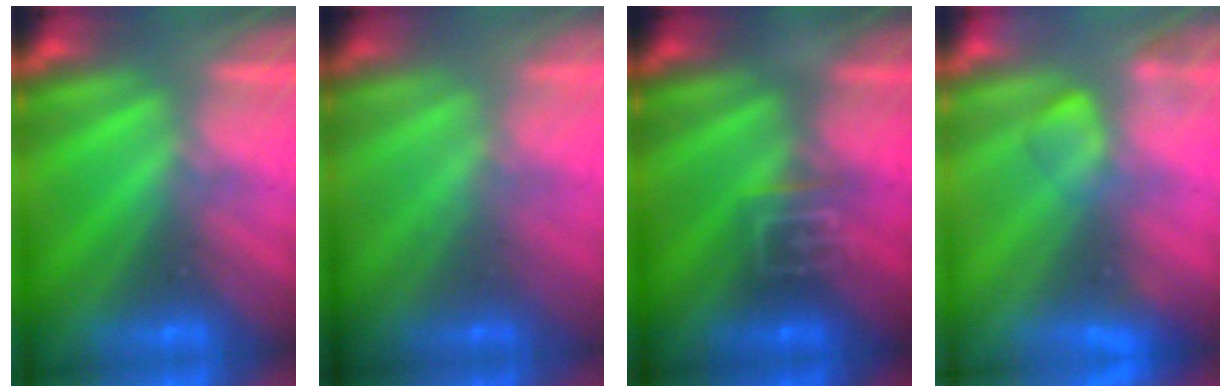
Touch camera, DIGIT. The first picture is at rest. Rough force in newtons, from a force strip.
{"total": 1.4}
{"total": 2.9}
{"total": 2.5}